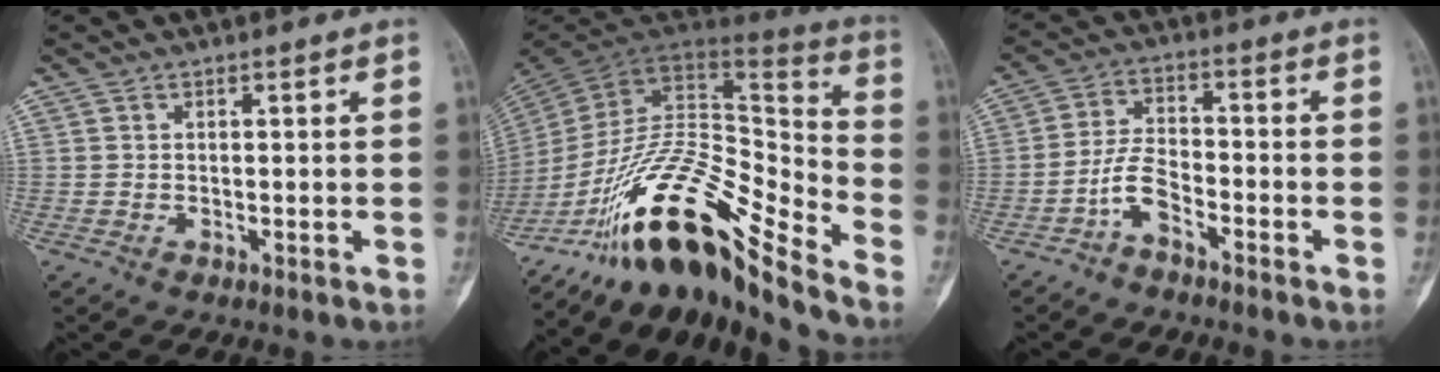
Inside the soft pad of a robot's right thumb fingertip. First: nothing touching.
{"total": 23.7, "force": [-15.9, 6.2, 16.5], "torque": [-0.294, 0.093, -0.277]}
{"total": 5.3, "force": [-3.4, 2.2, 3.5], "torque": [-0.064, 0.034, -0.072]}